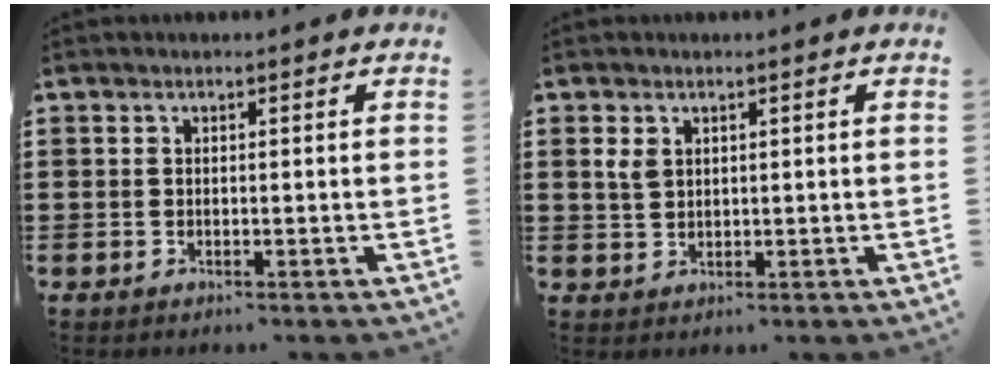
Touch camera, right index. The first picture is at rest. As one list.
[{"total": 2.6, "force": [1.0, 1.8, 1.6], "torque": [-0.045, 0.005, 0.015]}]